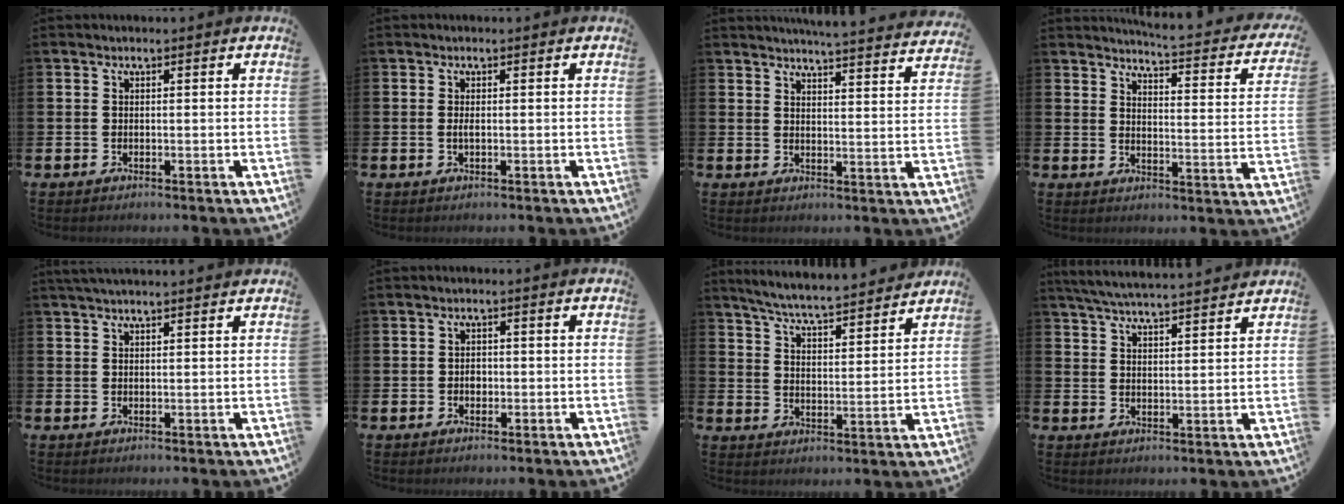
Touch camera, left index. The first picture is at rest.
{"total": 0.8, "force": [0.0, 0.3, 0.8], "torque": [-0.013, 0.000, -0.002]}
{"total": 5.0, "force": [4.9, -0.6, 0.6], "torque": [-0.015, -0.037, 0.085]}
{"total": 3.8, "force": [3.7, -0.1, 0.9], "torque": [-0.023, -0.041, 0.055]}
{"total": 2.2, "force": [2.0, 0.1, 0.8], "torque": [-0.017, -0.002, 0.037]}
{"total": 1.4, "force": [-0.1, 1.2, 0.8], "torque": [-0.004, 0.004, -0.006]}
{"total": 6.2, "force": [6.1, 0.0, 1.4], "torque": [-0.052, -0.045, 0.105]}
{"total": 5.5, "force": [5.4, -0.1, 1.0], "torque": [-0.042, -0.028, 0.098]}